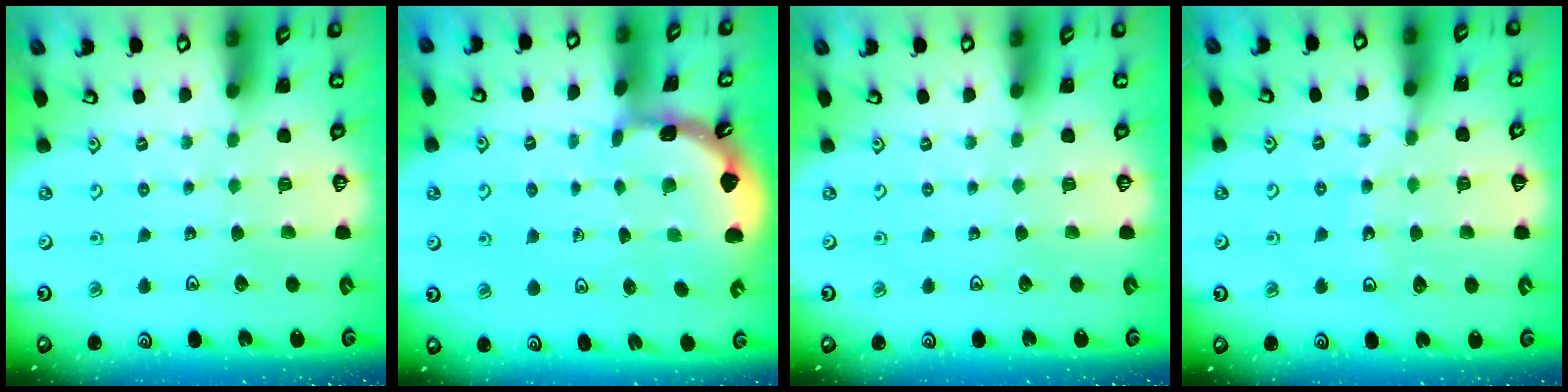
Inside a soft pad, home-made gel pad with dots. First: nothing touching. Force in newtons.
{"total": 1.7, "press": 1.7, "slide": 0.1}
{"total": 0.0}
{"total": 10.8, "press": 10.3, "slide": 3.0}